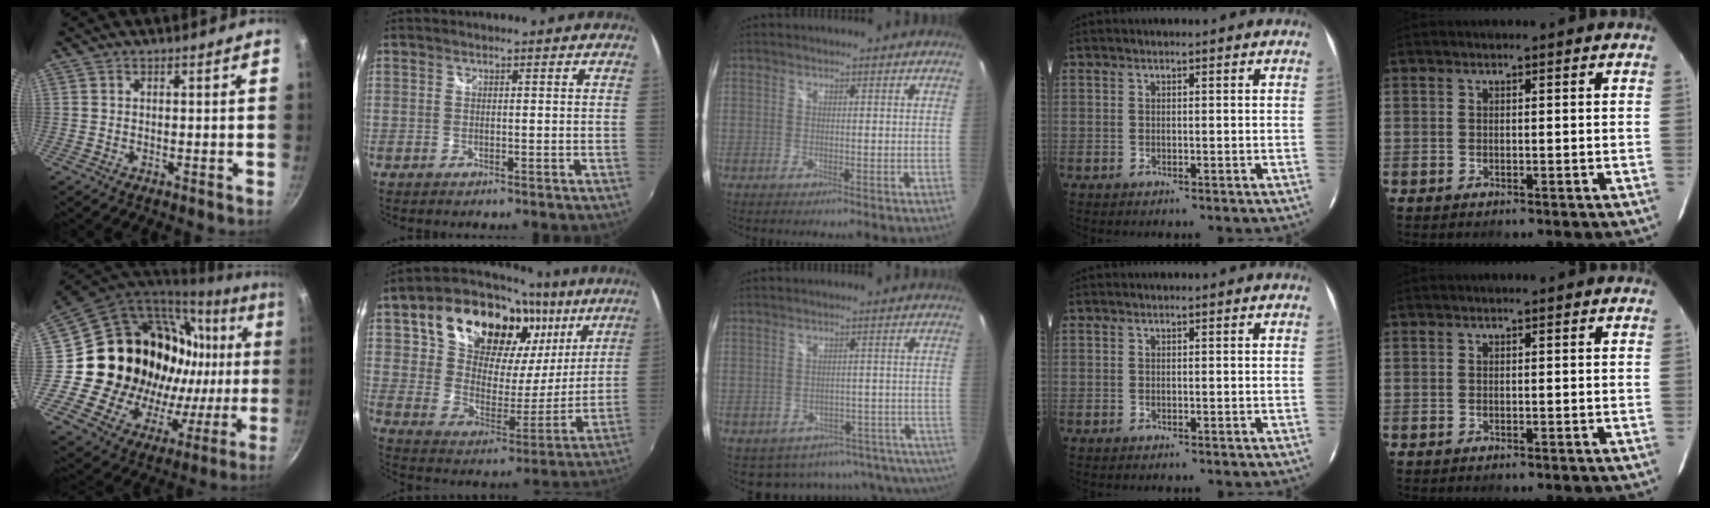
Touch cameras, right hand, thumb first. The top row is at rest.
{"thumb": {"total": 28.6, "force": [2.6, 21.1, 19.1], "torque": [-0.280, 0.020, 0.057]}, "index": {"total": 26.7, "force": [13.3, 16.9, 15.8], "torque": [-0.287, 0.058, 0.239]}, "middle": {"total": 18.6, "force": [-16.4, 7.3, 4.8], "torque": [-0.063, 0.029, -0.182]}}